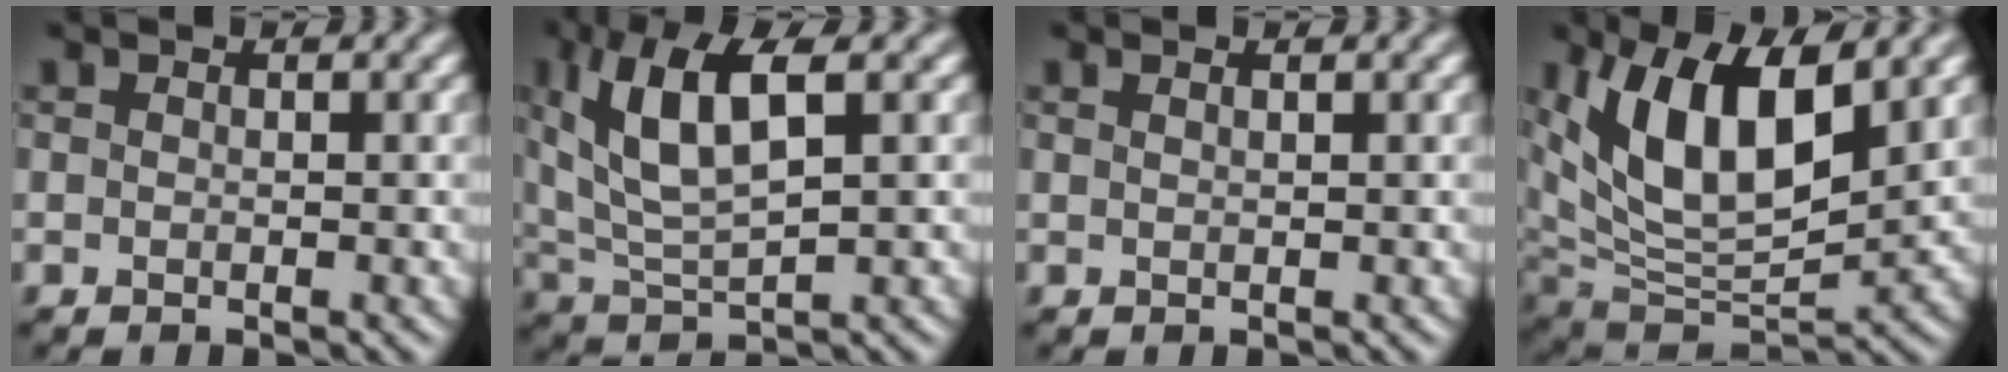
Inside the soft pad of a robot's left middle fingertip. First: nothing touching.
{"total": 8.9, "force": [3.2, 3.1, 7.7], "torque": [-0.166, 0.015, 0.061]}
{"total": 0.8, "force": [0.6, -0.1, 0.4], "torque": [-0.005, -0.006, 0.014]}
{"total": 10.5, "force": [3.8, 4.6, 8.7], "torque": [-0.159, -0.002, 0.067]}